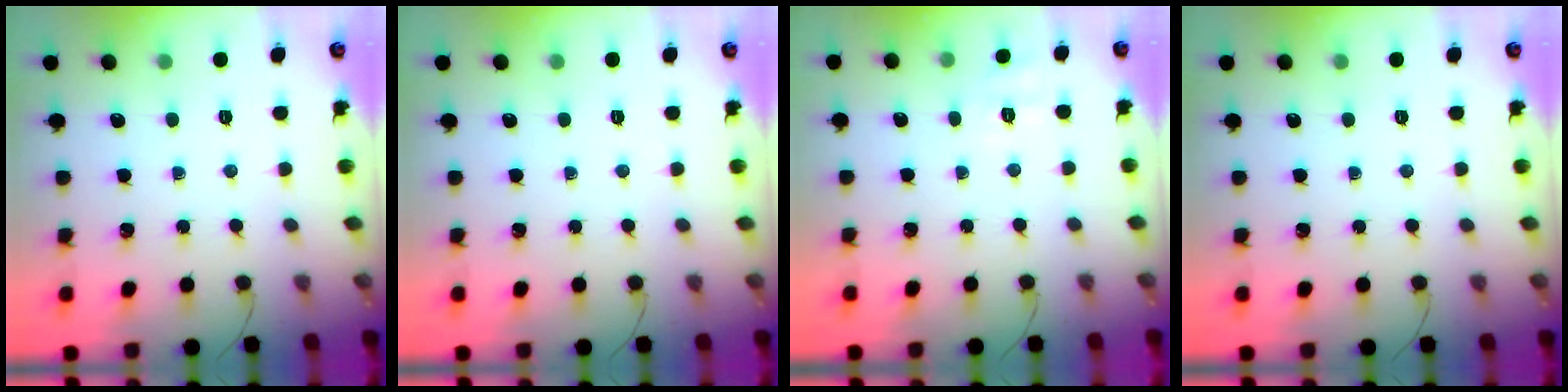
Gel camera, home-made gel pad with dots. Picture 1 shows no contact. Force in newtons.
{"total": 0.0}
{"total": 7.3, "press": 6.9, "slide": 2.3}
{"total": 0.0}